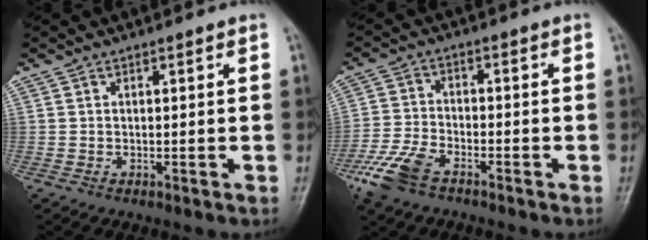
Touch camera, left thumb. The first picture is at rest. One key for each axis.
{"total": 8.1, "fx": -5.2, "fy": 3.8, "fz": 4.8, "tx": -0.113, "ty": 0.009, "tz": -0.107}